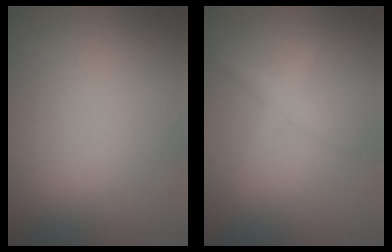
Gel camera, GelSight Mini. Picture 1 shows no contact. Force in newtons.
{"total": 1.6, "press": 1.6, "slide": 0.1}